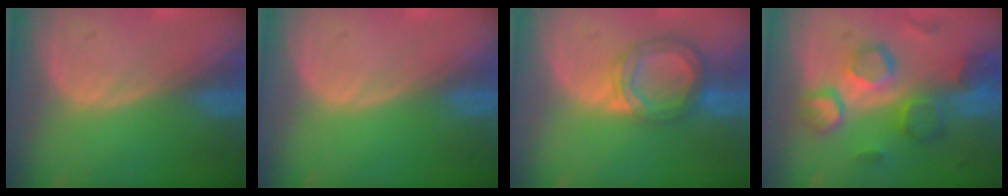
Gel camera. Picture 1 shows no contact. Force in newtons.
{"total": 0.0}
{"total": 6.3, "press": 5.9, "slide": 2.3}
{"total": 10.6, "press": 9.2, "slide": 5.2}